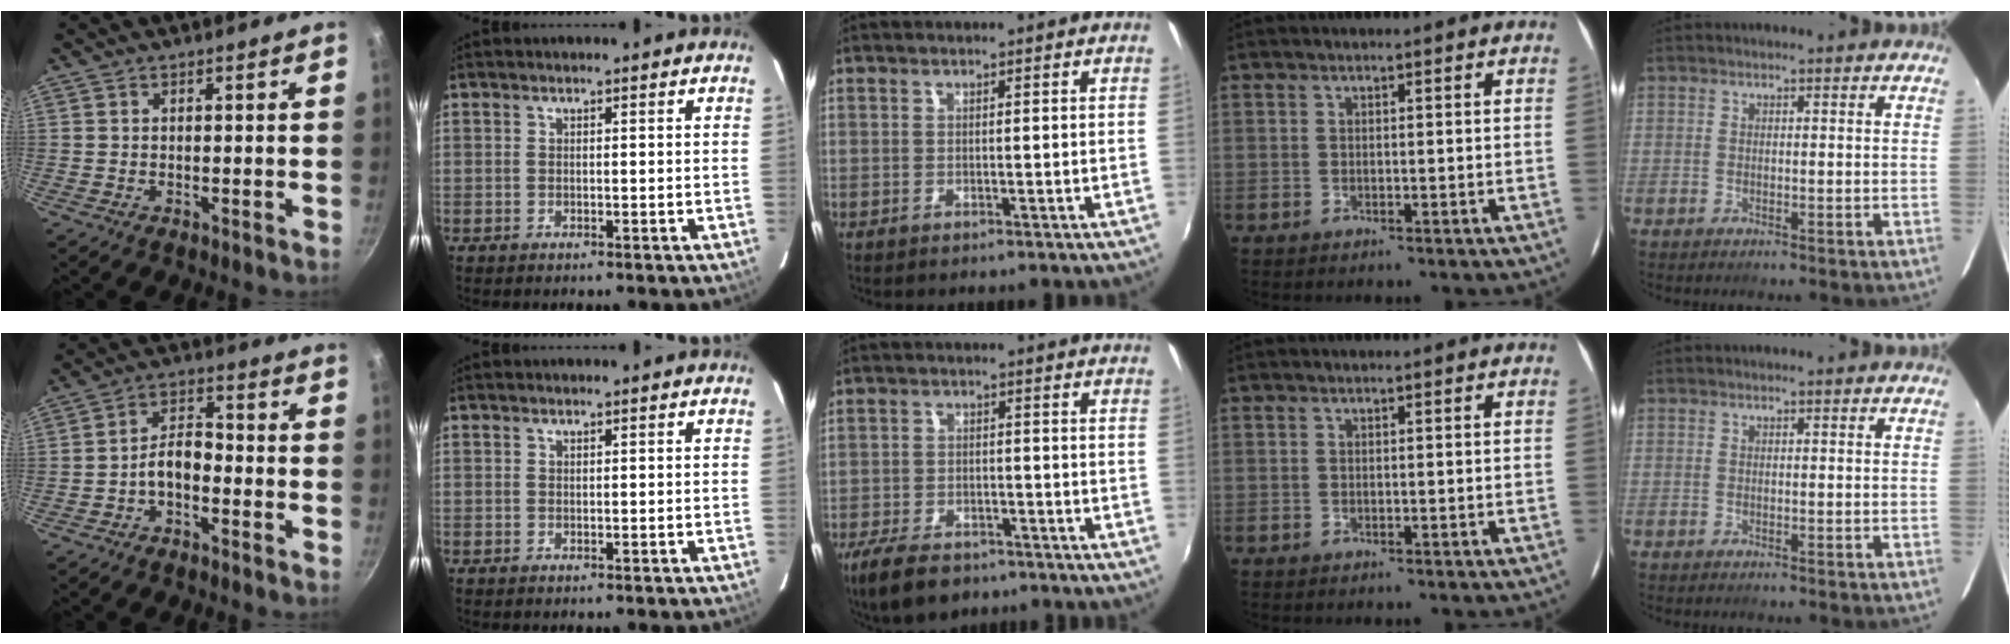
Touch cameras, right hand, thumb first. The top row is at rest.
{"thumb": {"total": 5.4, "force": [-2.5, 2.9, 3.8], "torque": [-0.057, 0.039, -0.049]}, "middle": {"total": 10.4, "force": [-7.5, 4.9, 5.2], "torque": [-0.131, -0.019, -0.131]}}